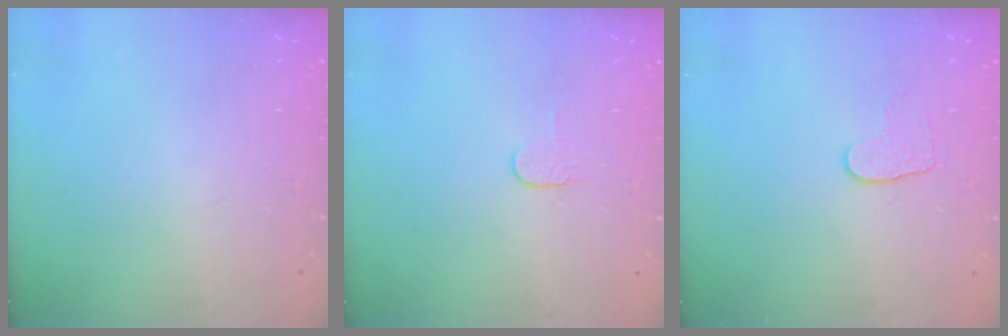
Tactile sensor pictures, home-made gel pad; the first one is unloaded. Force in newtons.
{"total": 3.7, "press": 3.7, "slide": 0.4}
{"total": 5.3, "press": 5.3, "slide": 0.5}